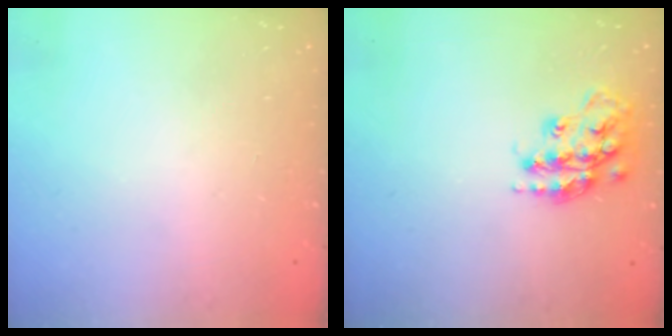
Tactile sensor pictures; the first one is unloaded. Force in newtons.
{"total": 16.3, "press": 16.3, "slide": 0.8}